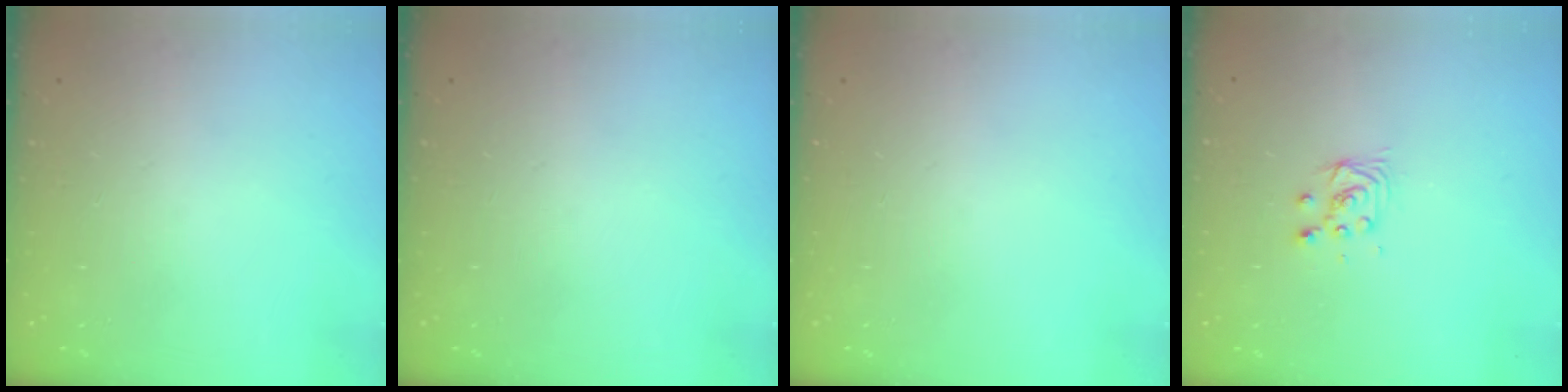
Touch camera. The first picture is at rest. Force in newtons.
{"total": 0.0}
{"total": 0.0}
{"total": 4.6, "press": 4.6, "slide": 0.5}